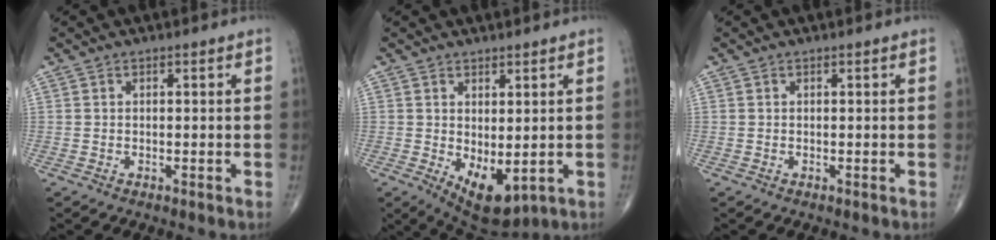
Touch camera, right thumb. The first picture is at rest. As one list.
[{"total": 8.3, "force": [-1.1, 4.2, 7.1], "torque": [-0.096, -0.013, 0.003]}, {"total": 0.0}]